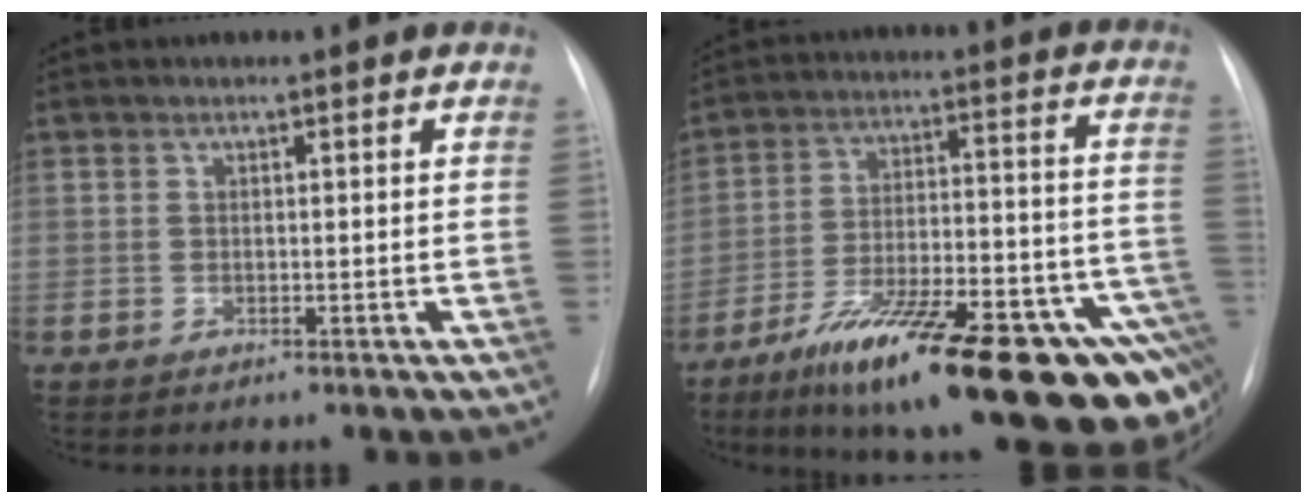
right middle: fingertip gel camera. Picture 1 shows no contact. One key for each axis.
{"total": 30.8, "fx": -19.8, "fy": 6.8, "fz": 22.6, "tx": -0.229, "ty": 0.006, "tz": -0.289}